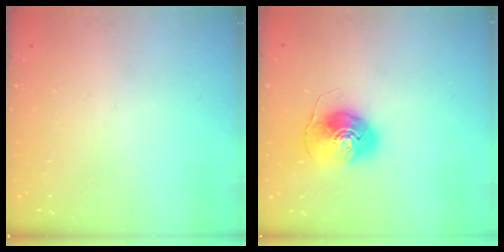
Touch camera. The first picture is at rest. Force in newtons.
{"total": 8.8, "press": 8.7, "slide": 1.0}